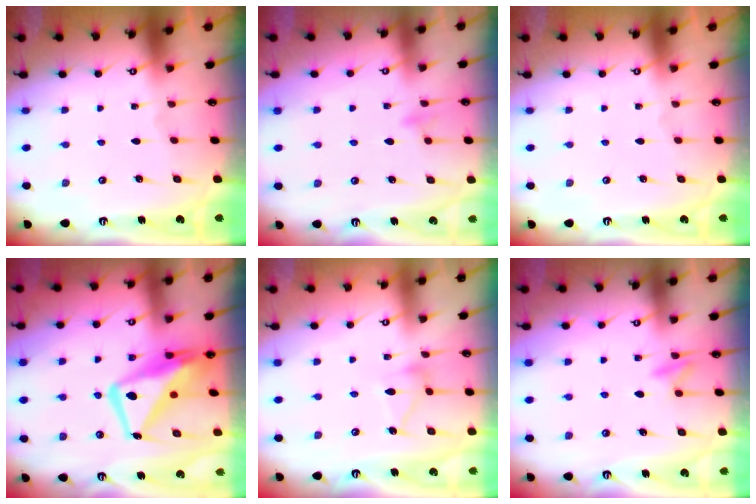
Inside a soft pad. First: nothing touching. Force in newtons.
{"total": 6.6, "press": 6.6, "slide": 0.6}
{"total": 0.0}
{"total": 15.0, "press": 14.9, "slide": 1.9}
{"total": 9.6, "press": 9.6, "slide": 0.5}
{"total": 7.2, "press": 7.1, "slide": 0.6}